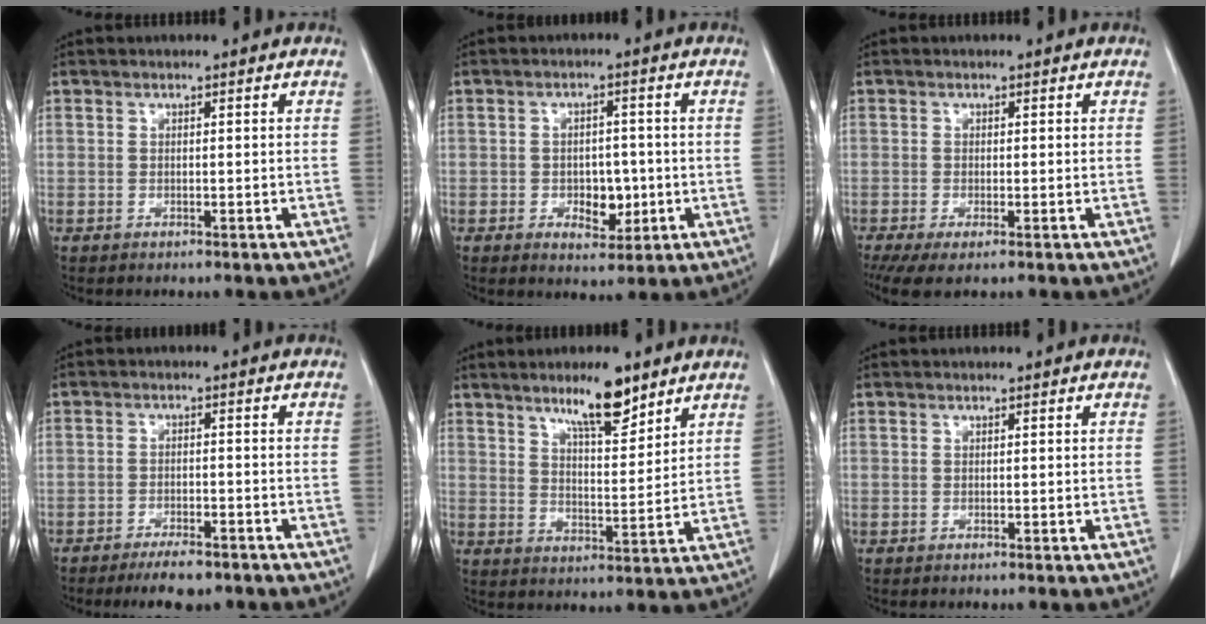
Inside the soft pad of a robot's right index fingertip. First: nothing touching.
{"total": 4.9, "force": [-1.1, 3.0, 3.7], "torque": [-0.045, 0.002, -0.007]}
{"total": 4.0, "force": [-2.3, 1.2, 3.0], "torque": [-0.055, -0.012, -0.040]}
{"total": 5.5, "force": [-4.3, 1.7, 3.0], "torque": [-0.047, -0.002, -0.066]}
{"total": 8.6, "force": [6.2, 1.7, 5.7], "torque": [-0.097, -0.003, 0.107]}
{"total": 0.0}